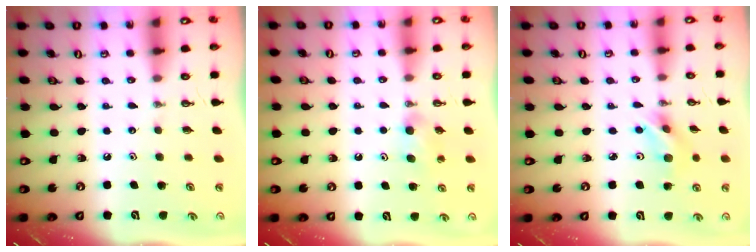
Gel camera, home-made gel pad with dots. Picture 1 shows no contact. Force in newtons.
{"total": 4.2, "press": 3.9, "slide": 1.5}
{"total": 6.7, "press": 5.0, "slide": 4.4}